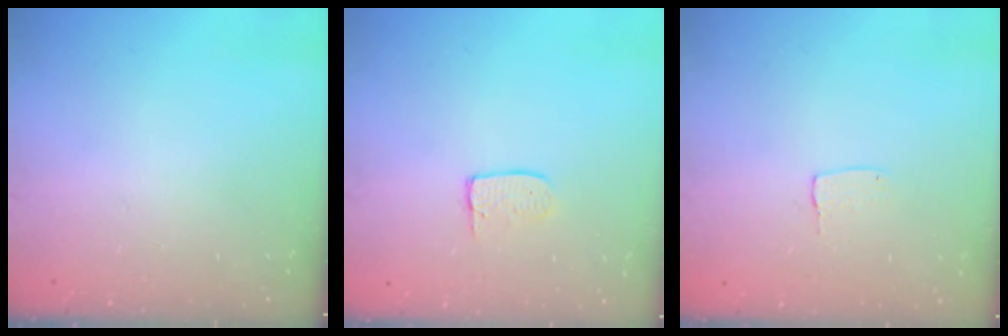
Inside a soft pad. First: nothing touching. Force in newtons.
{"total": 4.3, "press": 4.3, "slide": 0.3}
{"total": 3.2, "press": 3.2, "slide": 0.2}